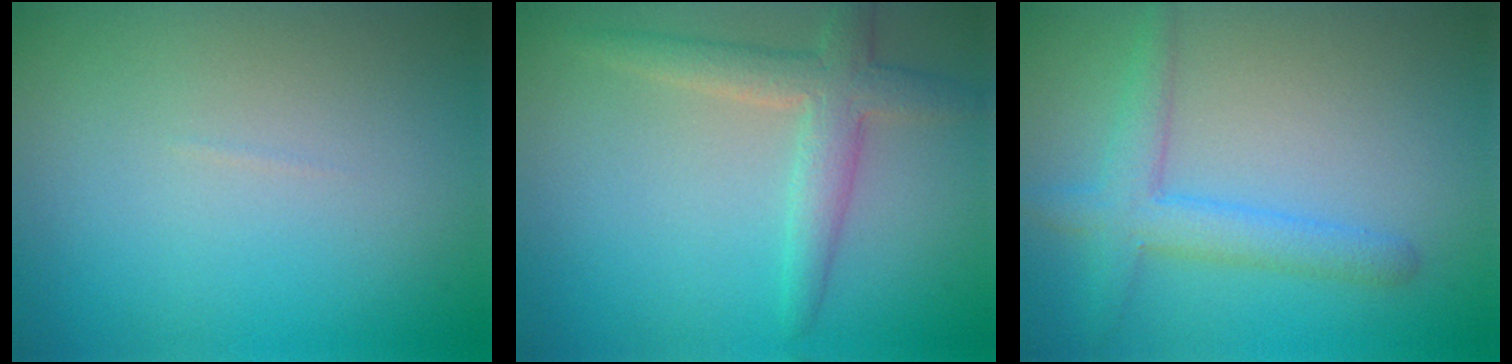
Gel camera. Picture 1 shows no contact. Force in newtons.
{"total": 3.4, "press": 3.4, "slide": 0.1}
{"total": 3.4, "press": 3.4, "slide": 0.2}